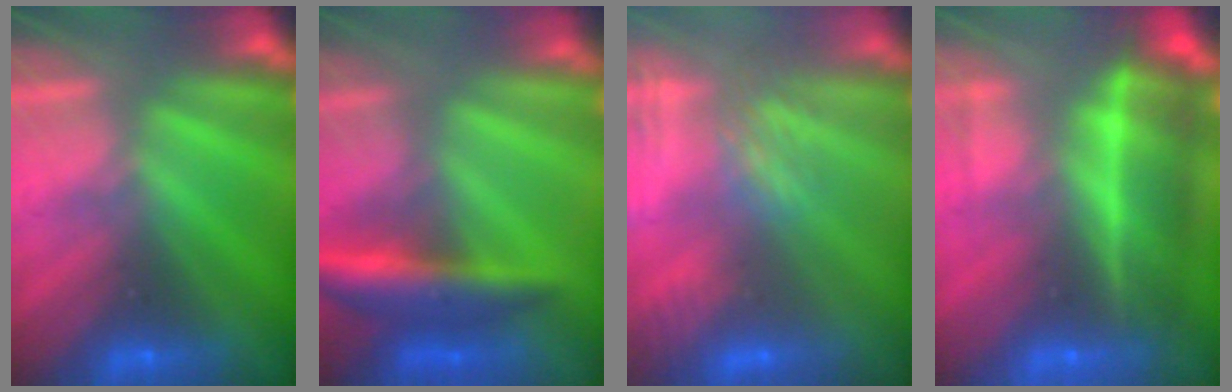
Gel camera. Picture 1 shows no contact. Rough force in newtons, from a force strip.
{"total": 8.0}
{"total": 4.5}
{"total": 7.6}